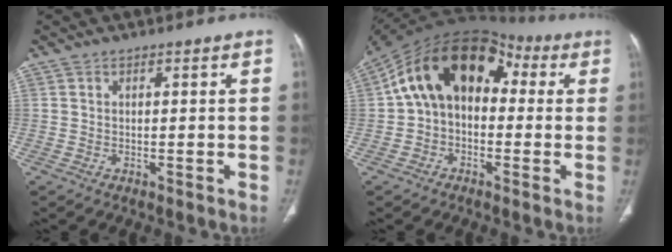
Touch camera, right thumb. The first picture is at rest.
{"total": 16.3, "force": [2.0, 11.3, 11.6], "torque": [-0.164, 0.052, 0.014]}